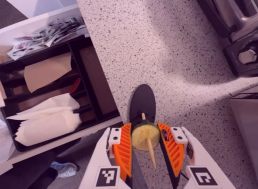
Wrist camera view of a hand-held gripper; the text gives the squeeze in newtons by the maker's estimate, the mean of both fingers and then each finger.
{"total": 11.4, "left": 11.8, "right": 11.0}